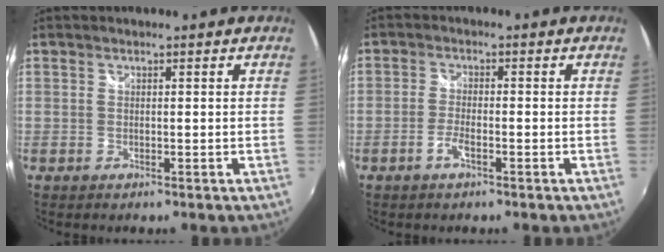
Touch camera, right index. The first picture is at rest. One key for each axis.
{"total": 2.8, "fx": -1.6, "fy": 0.7, "fz": 2.2, "tx": -0.056, "ty": 0.003, "tz": -0.033}